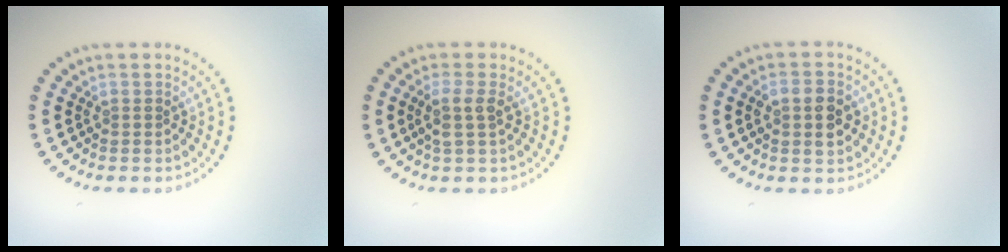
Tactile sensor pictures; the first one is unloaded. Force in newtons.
{"total": 2.0, "press": 1.7, "slide": 1.1}
{"total": 3.0, "press": 3.0, "slide": 0.3}